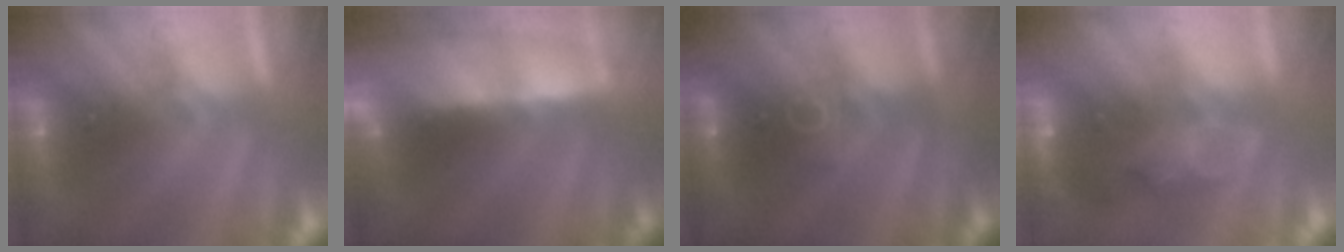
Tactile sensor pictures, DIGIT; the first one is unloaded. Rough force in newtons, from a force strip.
{"total": 9.1}
{"total": 2.6}
{"total": 7.6}